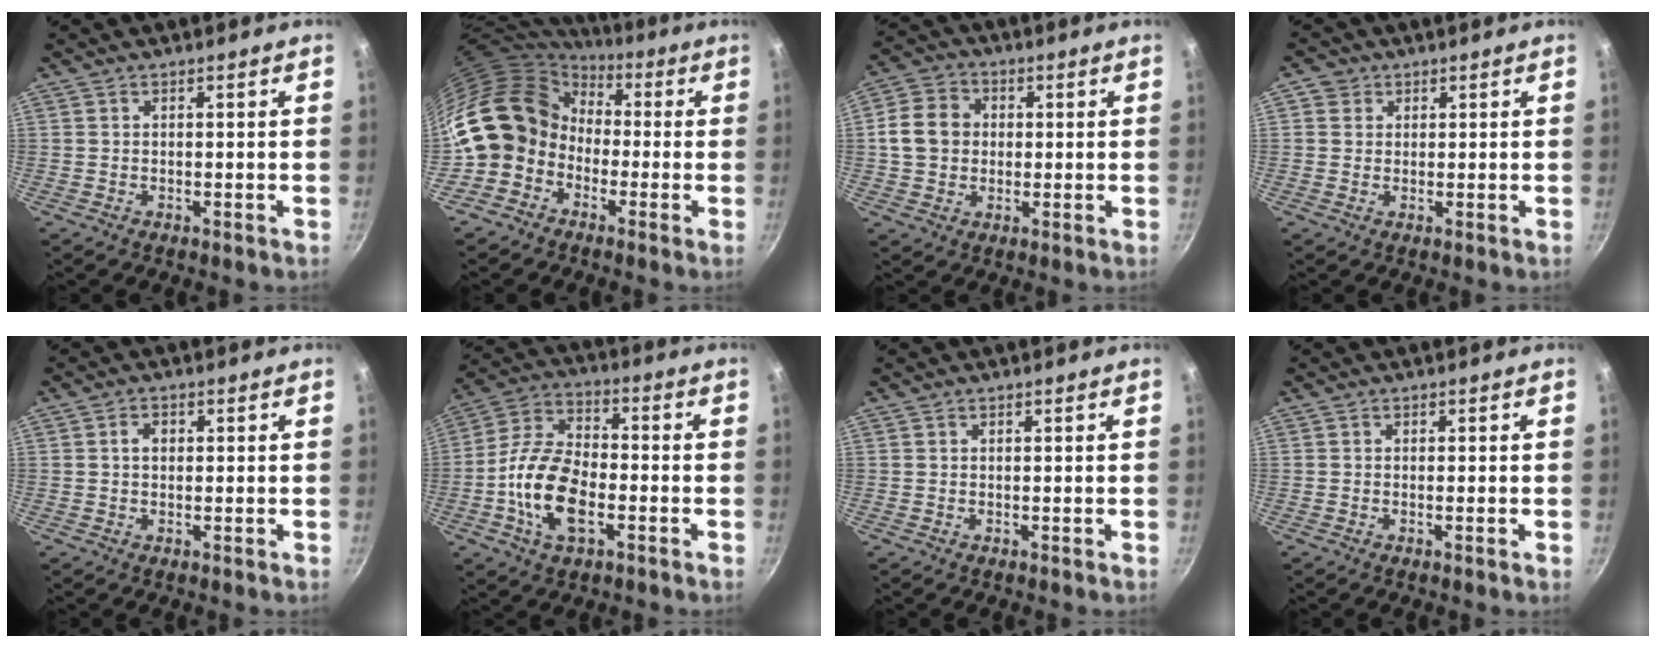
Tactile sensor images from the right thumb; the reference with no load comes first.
{"total": 13.7, "force": [-1.0, 12.0, 6.6], "torque": [-0.092, 0.042, -0.035]}
{"total": 9.1, "force": [0.8, 7.7, 4.7], "torque": [-0.062, 0.012, 0.001]}
{"total": 2.8, "force": [0.8, 2.6, 0.6], "torque": [0.014, 0.002, 0.008]}
{"total": 2.2, "force": [0.3, 1.7, 1.5], "torque": [-0.016, 0.006, 0.003]}
{"total": 14.9, "force": [-4.0, 8.0, 11.9], "torque": [-0.219, 0.036, -0.089]}
{"total": 0.0}
{"total": 0.7, "force": [-0.3, -0.1, 0.6], "torque": [-0.014, 0.000, -0.007]}